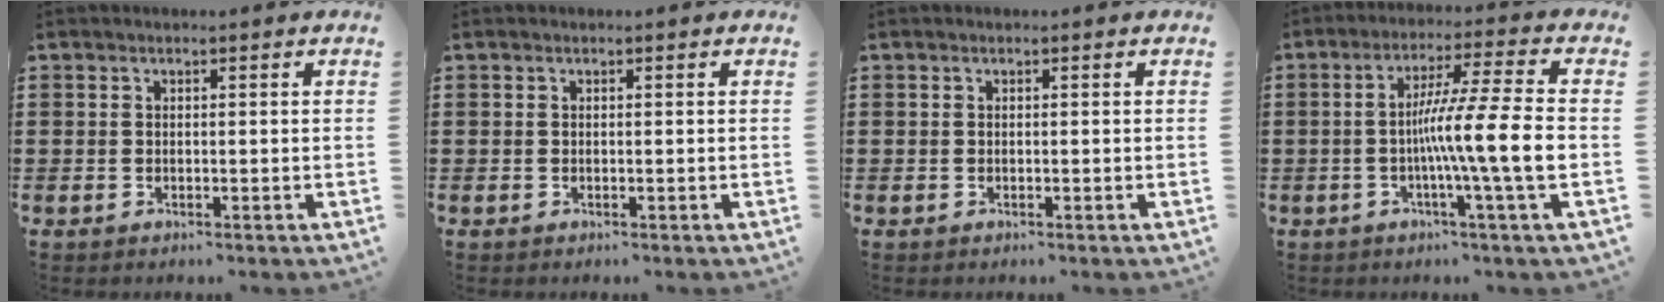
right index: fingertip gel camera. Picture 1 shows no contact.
{"total": 0.0}
{"total": 0.0}
{"total": 11.0, "force": [-1.8, -0.5, 10.9], "torque": [-0.187, -0.008, -0.037]}